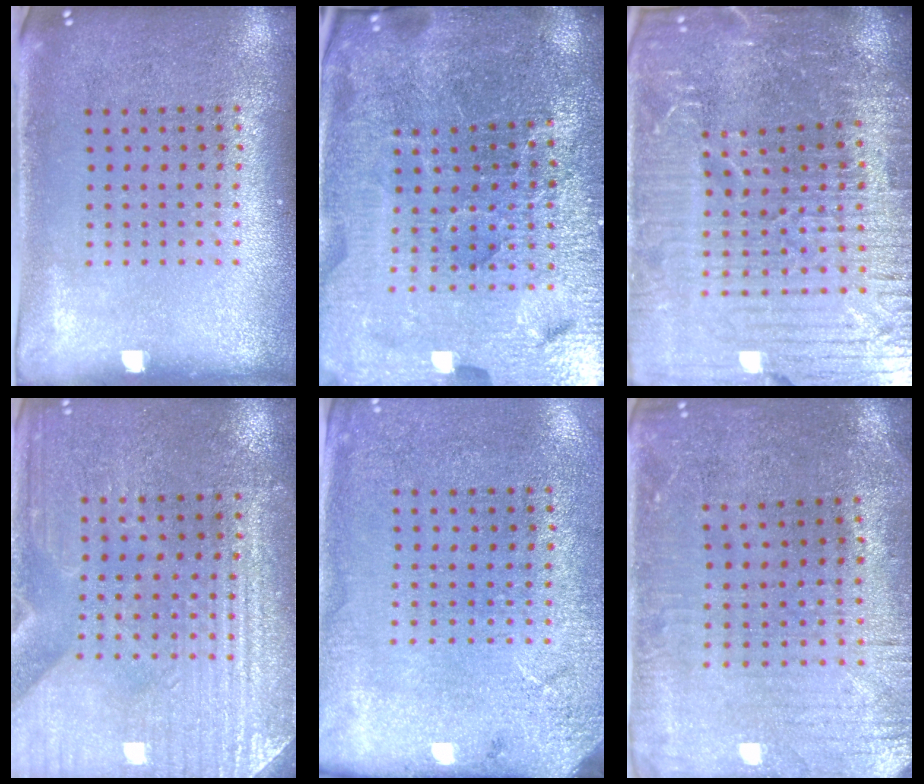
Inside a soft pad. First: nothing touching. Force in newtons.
{"total": 5.7, "press": 5.2, "slide": 2.2}
{"total": 6.6, "press": 5.8, "slide": 3.3}
{"total": 3.1, "press": 3.1, "slide": 0.6}
{"total": 2.7, "press": 2.2, "slide": 1.5}
{"total": 0.7, "press": 0.5, "slide": 0.5}